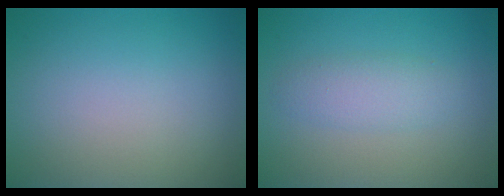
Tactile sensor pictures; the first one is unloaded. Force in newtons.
{"total": 2.3, "press": 2.3, "slide": 0.1}